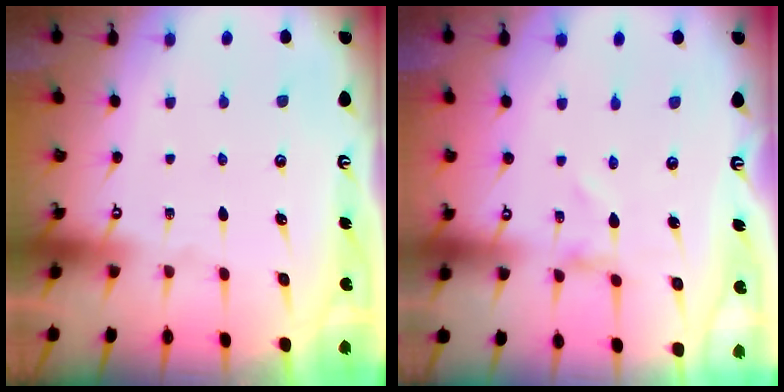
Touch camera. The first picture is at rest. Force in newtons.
{"total": 0.9, "press": 0.9, "slide": 0.1}